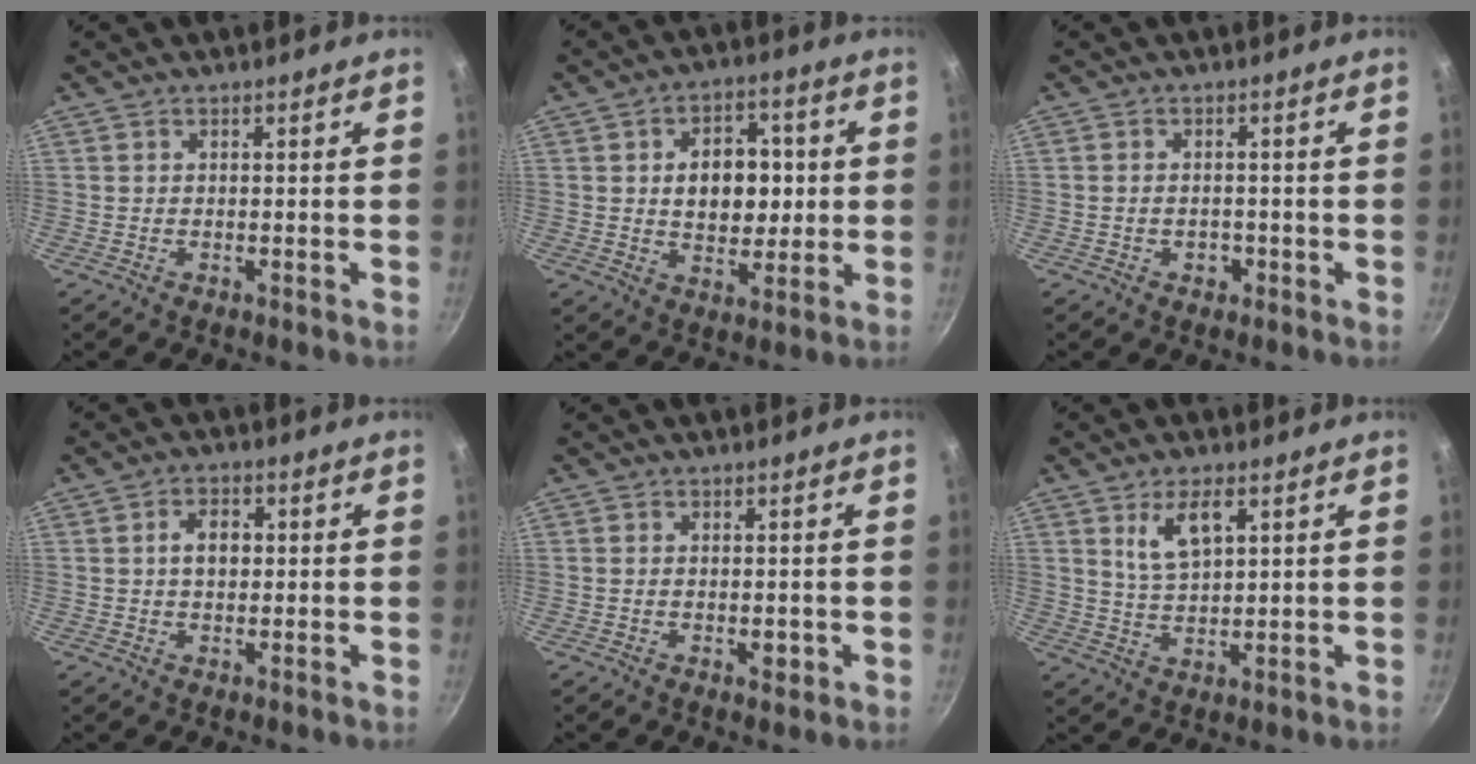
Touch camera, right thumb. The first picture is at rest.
{"total": 11.7, "force": [1.1, 8.2, 8.2], "torque": [-0.077, 0.005, 0.018]}
{"total": 2.3, "force": [-0.8, 1.8, 1.2], "torque": [-0.013, 0.007, -0.010]}
{"total": 4.5, "force": [0.4, 3.1, 3.2], "torque": [-0.036, 0.011, 0.004]}
{"total": 2.1, "force": [-0.5, 1.2, 1.7], "torque": [-0.025, -0.002, -0.008]}
{"total": 7.0, "force": [3.1, 3.3, 5.4], "torque": [-0.092, -0.015, 0.065]}